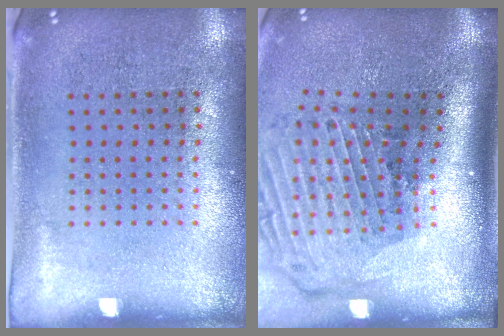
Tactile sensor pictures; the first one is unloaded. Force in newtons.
{"total": 3.0, "press": 2.1, "slide": 2.2}